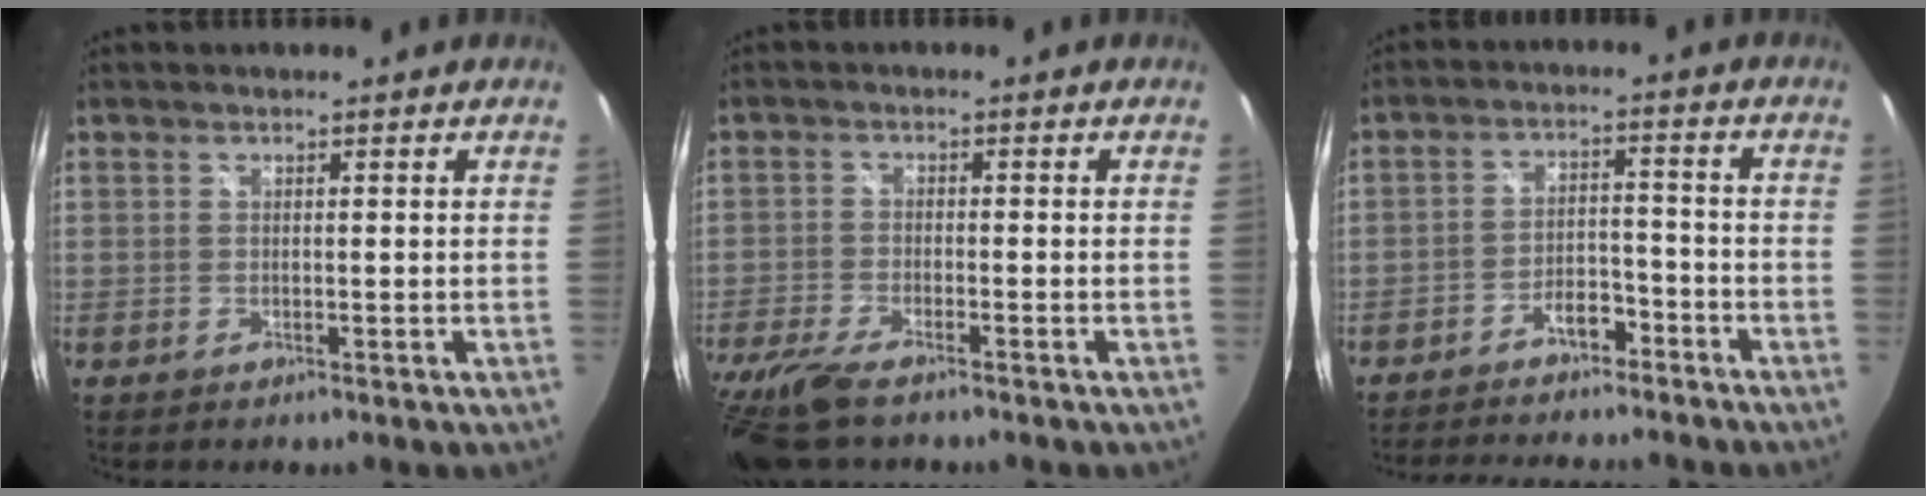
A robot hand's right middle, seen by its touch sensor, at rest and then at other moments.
{"total": 11.4, "force": [-9.0, 2.7, 6.5], "torque": [-0.164, -0.042, -0.168]}
{"total": 12.3, "force": [-10.4, 4.2, 5.0], "torque": [-0.110, 0.019, -0.148]}